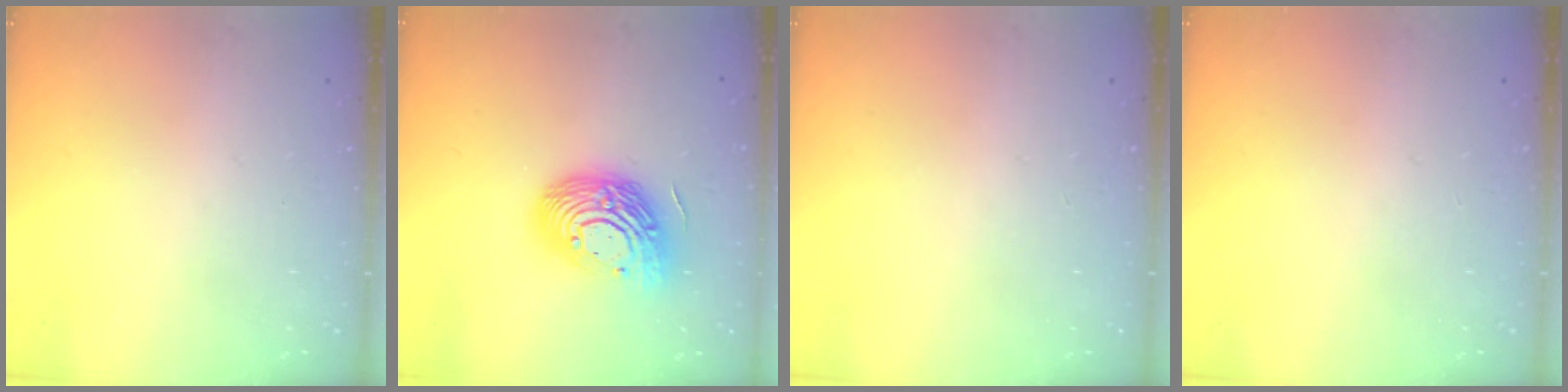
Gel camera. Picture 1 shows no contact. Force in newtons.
{"total": 17.0, "press": 16.9, "slide": 1.3}
{"total": 0.0}
{"total": 0.0}